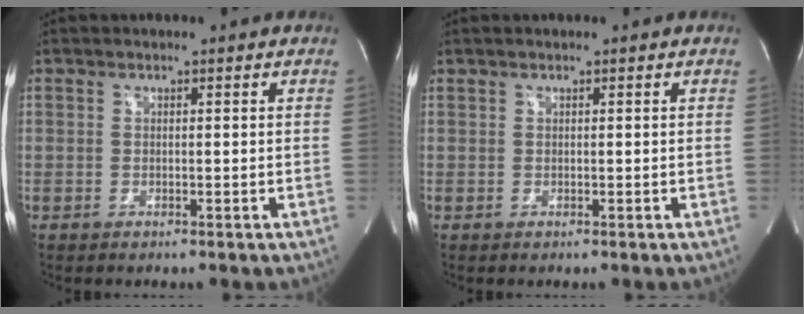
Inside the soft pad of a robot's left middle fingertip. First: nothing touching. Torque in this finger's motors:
{"motor_torque": [-0.13, -0.21, 0.03, 0.01]}